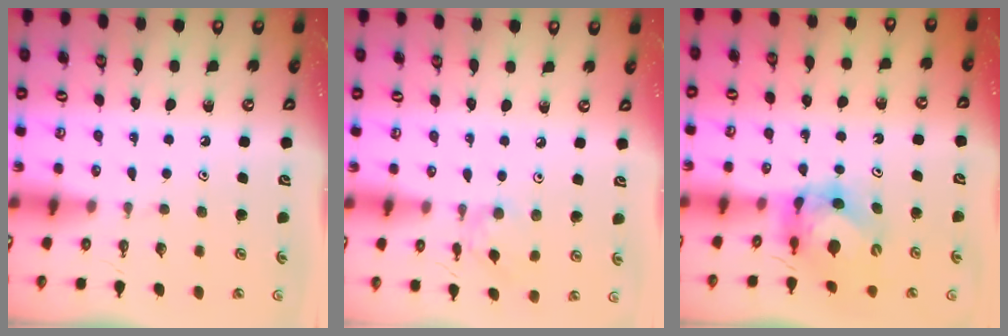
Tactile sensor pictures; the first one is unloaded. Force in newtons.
{"total": 2.7, "press": 2.7, "slide": 0.3}
{"total": 7.2, "press": 7.2, "slide": 0.8}